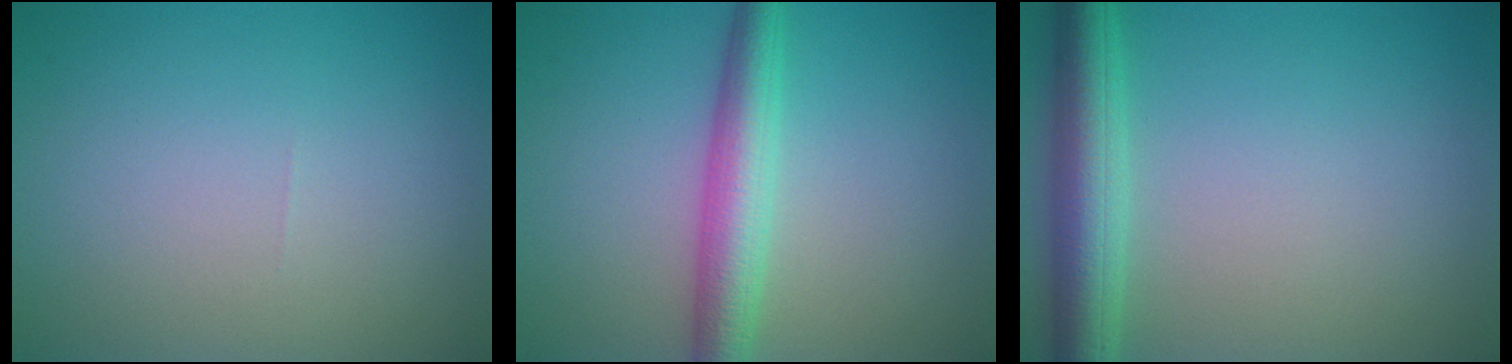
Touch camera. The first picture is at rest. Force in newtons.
{"total": 4.6, "press": 4.5, "slide": 0.1}
{"total": 5.1, "press": 5.1, "slide": 0.3}